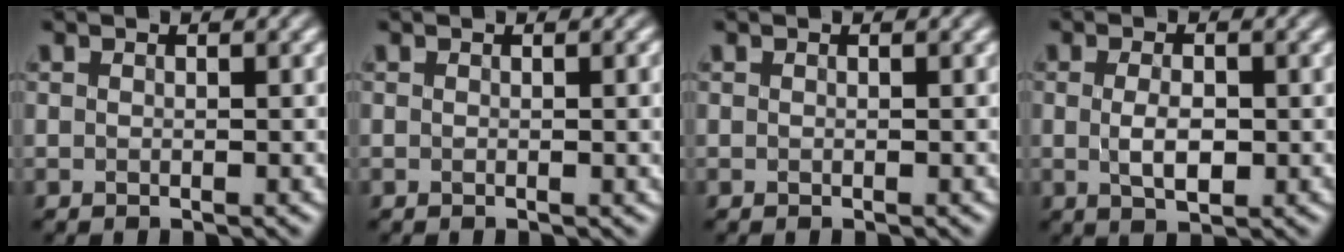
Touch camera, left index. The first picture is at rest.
{"total": 1.0, "force": [0.2, 0.1, 0.9], "torque": [-0.022, 0.006, 0.007]}
{"total": 0.0}
{"total": 2.0, "force": [-1.3, 0.3, 1.6], "torque": [-0.059, -0.006, 0.010]}